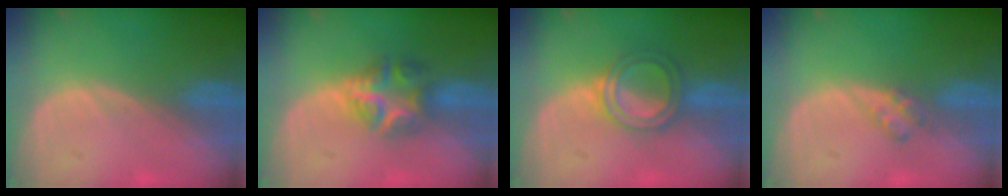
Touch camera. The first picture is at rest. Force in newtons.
{"total": 6.0, "press": 5.9, "slide": 0.4}
{"total": 4.9, "press": 4.9, "slide": 0.3}
{"total": 2.3, "press": 2.2, "slide": 0.3}